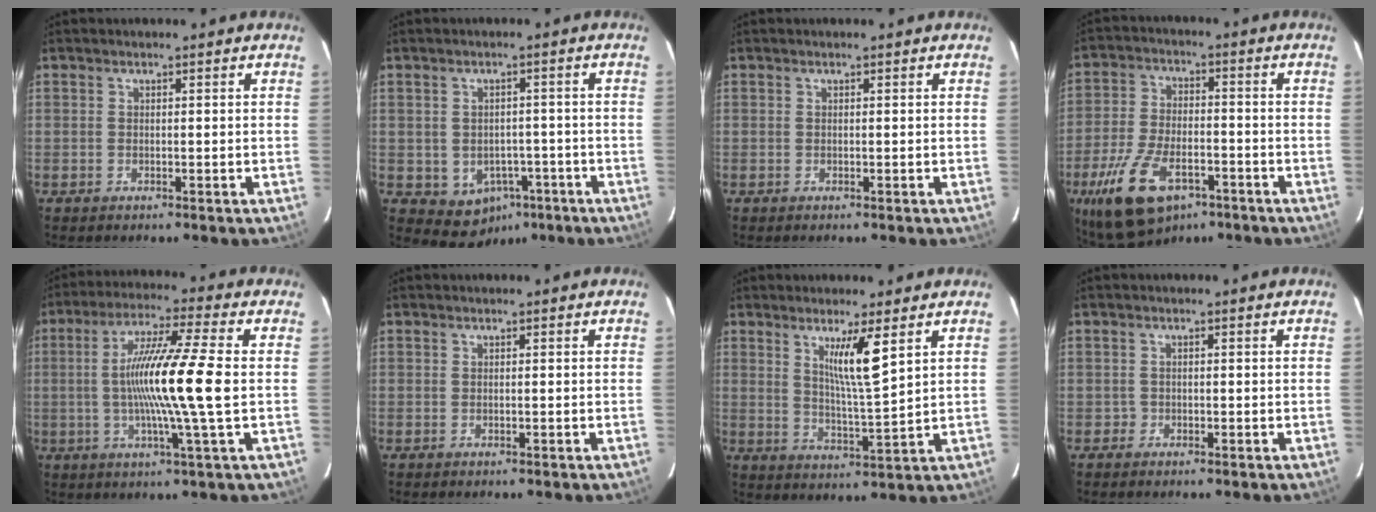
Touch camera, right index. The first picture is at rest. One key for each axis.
{"total": 6.9, "fx": -2.8, "fy": 5.7, "fz": 2.7, "tx": -0.039, "ty": 0.011, "tz": -0.023}
{"total": 0.0}
{"total": 13.2, "fx": -7.1, "fy": 6.3, "fz": 9.2, "tx": -0.194, "ty": -0.009, "tz": -0.119}
{"total": 13.6, "fx": -0.4, "fy": -1.2, "fz": 13.5, "tx": -0.252, "ty": -0.005, "tz": -0.015}
{"total": 0.0}
{"total": 7.1, "fx": 3.4, "fy": -0.5, "fz": 6.3, "tx": -0.110, "ty": -0.019, "tz": 0.062}
{"total": 0.9, "fx": -0.4, "fy": 0.8, "fz": -0.2, "tx": 0.001, "ty": 0.005, "tz": -0.009}